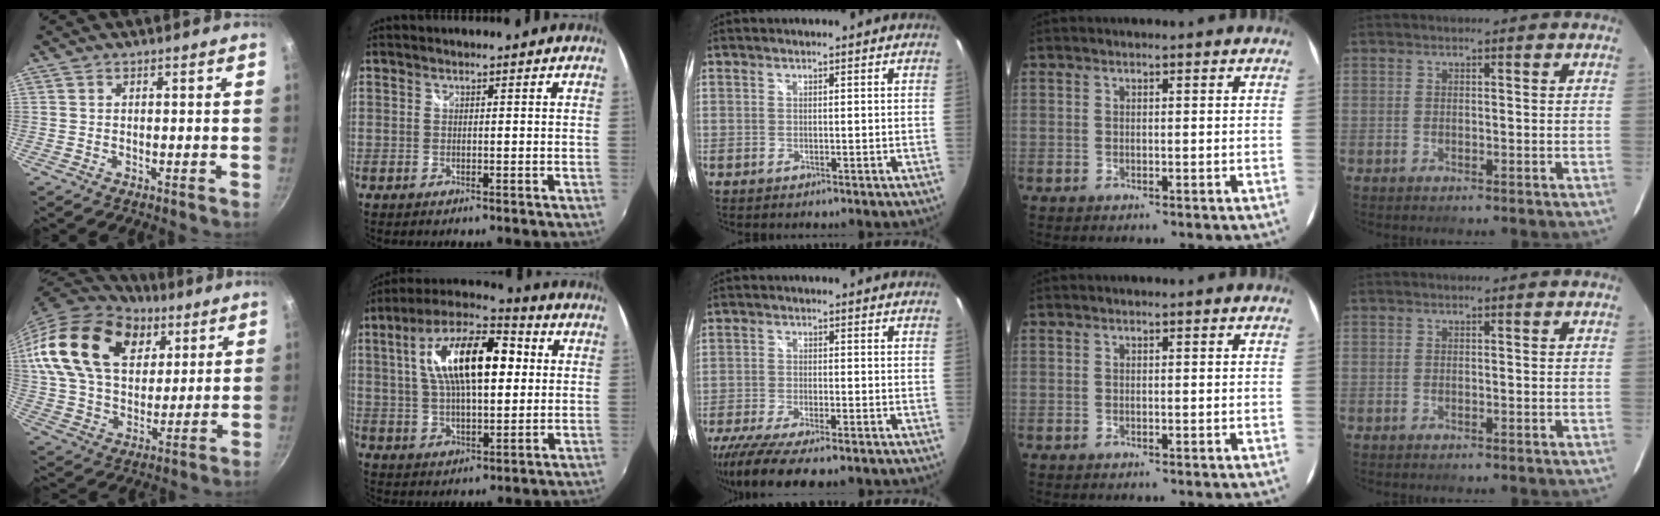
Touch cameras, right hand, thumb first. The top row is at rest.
{"thumb": {"total": 27.2, "force": [12.4, 17.8, 16.6], "torque": [-0.297, -0.002, 0.220]}, "index": {"total": 17.9, "force": [3.8, 7.4, 15.8], "torque": [-0.285, 0.029, 0.060]}, "middle": {"total": 12.3, "force": [-9.6, 2.4, 7.3], "torque": [-0.161, -0.048, -0.162]}}